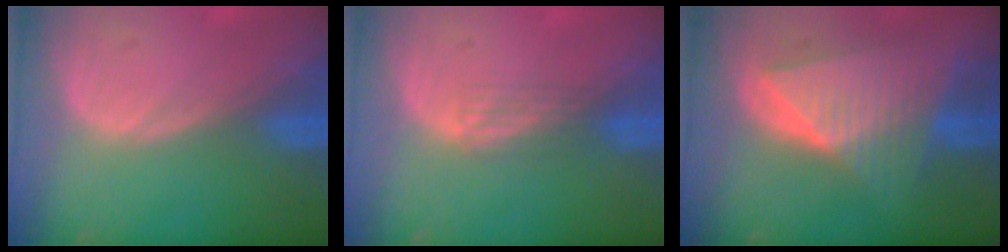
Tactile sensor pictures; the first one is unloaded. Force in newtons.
{"total": 2.2, "press": 1.8, "slide": 1.2}
{"total": 9.6, "press": 9.6, "slide": 0.8}